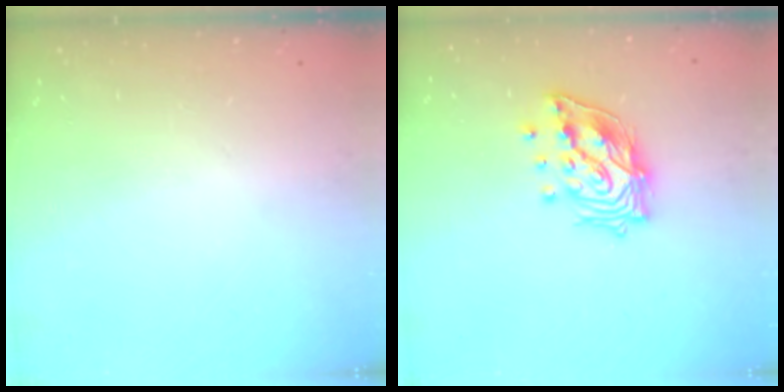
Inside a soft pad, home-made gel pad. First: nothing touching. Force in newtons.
{"total": 16.3, "press": 16.2, "slide": 2.1}